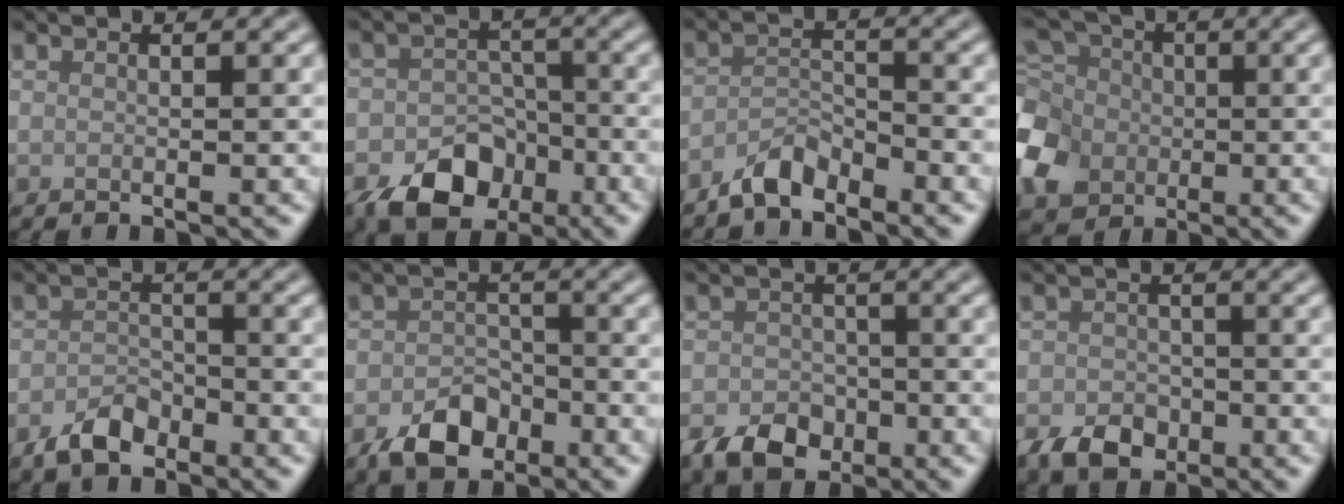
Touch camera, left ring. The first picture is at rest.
{"total": 6.6, "force": [-3.7, 4.5, 3.0], "torque": [-0.043, -0.008, -0.062]}
{"total": 2.7, "force": [-2.4, 0.8, 1.0], "torque": [-0.020, 0.008, -0.050]}
{"total": 8.0, "force": [-1.6, 6.5, 4.5], "torque": [-0.121, 0.004, -0.047]}
{"total": 2.9, "force": [-2.0, 1.6, 1.3], "torque": [-0.021, 0.005, -0.042]}
{"total": 4.1, "force": [-2.4, 2.6, 2.0], "torque": [-0.028, -0.002, -0.049]}
{"total": 3.9, "force": [-2.2, 2.7, 1.7], "torque": [-0.030, -0.005, -0.045]}
{"total": 3.5, "force": [-2.0, 2.4, 1.5], "torque": [-0.025, -0.005, -0.042]}